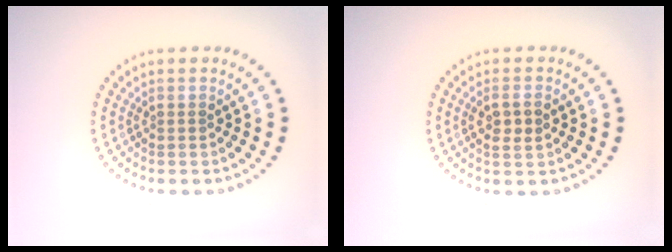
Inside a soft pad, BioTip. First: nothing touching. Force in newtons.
{"total": 2.1, "press": 2.1, "slide": 0.5}